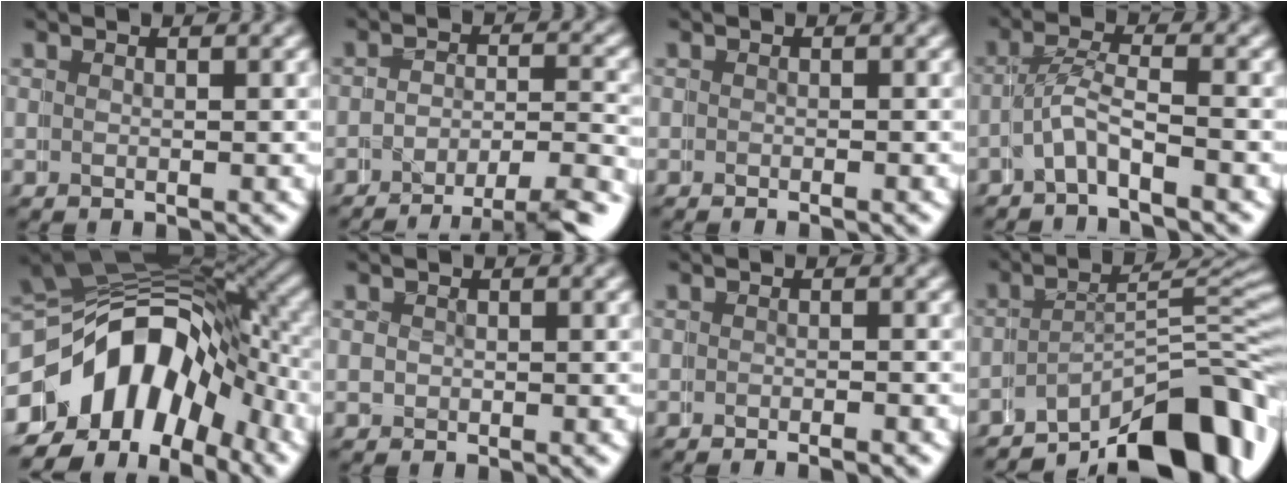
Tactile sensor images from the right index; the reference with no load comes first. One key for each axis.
{"total": 7.0, "fx": -6.1, "fy": 1.9, "fz": 2.9, "tx": -0.023, "ty": -0.018, "tz": -0.095}
{"total": 1.1, "fx": -0.6, "fy": 0.6, "fz": 0.7, "tx": -0.009, "ty": 0.000, "tz": -0.014}
{"total": 2.2, "fx": -1.8, "fy": 0.7, "fz": 1.0, "tx": -0.036, "ty": -0.015, "tz": -0.034}
{"total": 18.6, "fx": -2.6, "fy": 14.4, "fz": 11.5, "tx": -0.215, "ty": -0.029, "tz": -0.041}
{"total": 0.9, "fx": 0.5, "fy": 0.5, "fz": -0.5, "tx": -0.004, "ty": -0.014, "tz": 0.010}
{"total": 1.6, "fx": -1.4, "fy": 0.2, "fz": 0.6, "tx": -0.008, "ty": -0.001, "tz": -0.028}
{"total": 11.5, "fx": -7.7, "fy": 4.3, "fz": 7.4, "tx": -0.094, "ty": -0.025, "tz": -0.111}